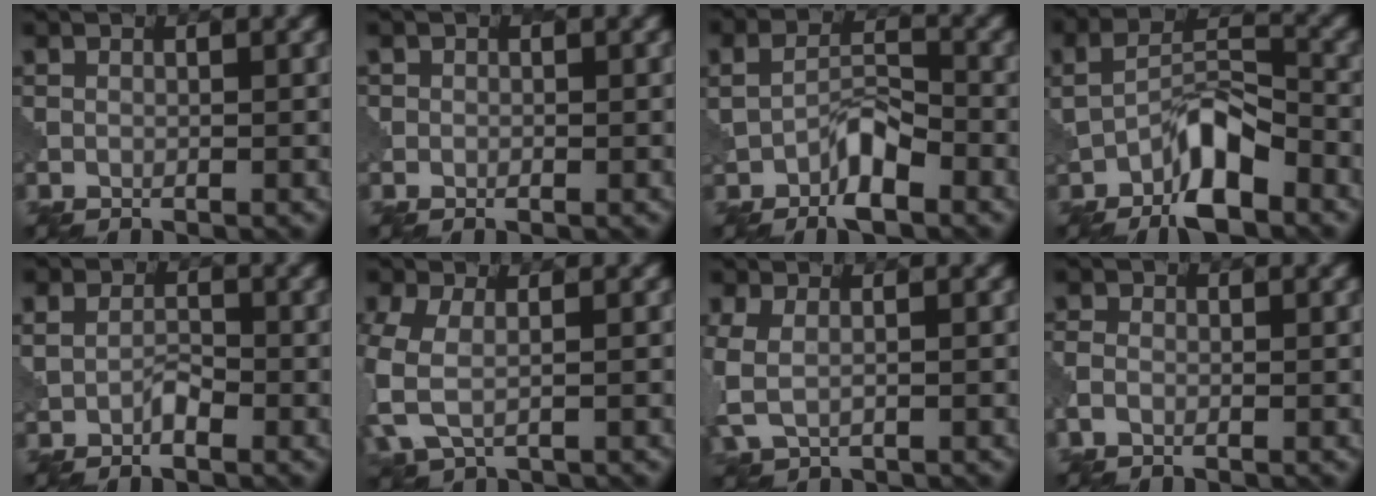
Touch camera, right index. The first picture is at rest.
{"total": 0.7, "force": [0.0, 0.7, 0.2], "torque": [0.002, -0.005, 0.000]}
{"total": 4.2, "force": [-1.9, 2.0, 3.1], "torque": [-0.049, 0.006, -0.036]}
{"total": 6.6, "force": [-3.3, 2.8, 5.0], "torque": [-0.079, 0.008, -0.066]}
{"total": 1.9, "force": [-0.5, 1.4, 1.2], "torque": [-0.025, 0.001, -0.011]}
{"total": 4.4, "force": [-0.7, 2.6, 3.5], "torque": [-0.102, -0.001, -0.021]}
{"total": 3.1, "force": [-0.2, 1.9, 2.5], "torque": [-0.074, -0.005, -0.006]}
{"total": 1.1, "force": [-0.6, 0.8, 0.6], "torque": [-0.015, -0.002, -0.014]}